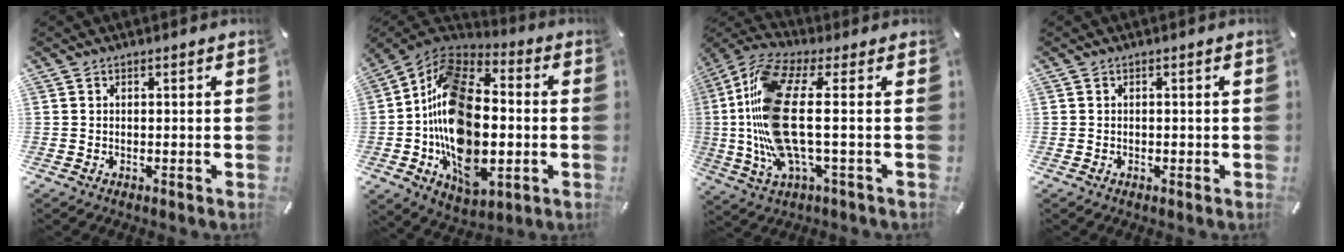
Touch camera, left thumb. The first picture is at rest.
{"total": 22.5, "force": [-4.9, 14.5, 16.5], "torque": [-0.312, 0.020, -0.085]}
{"total": 19.2, "force": [0.4, 6.3, 18.1], "torque": [-0.402, -0.025, 0.000]}
{"total": 0.6, "force": [-0.3, 0.4, 0.3], "torque": [-0.005, 0.002, -0.007]}